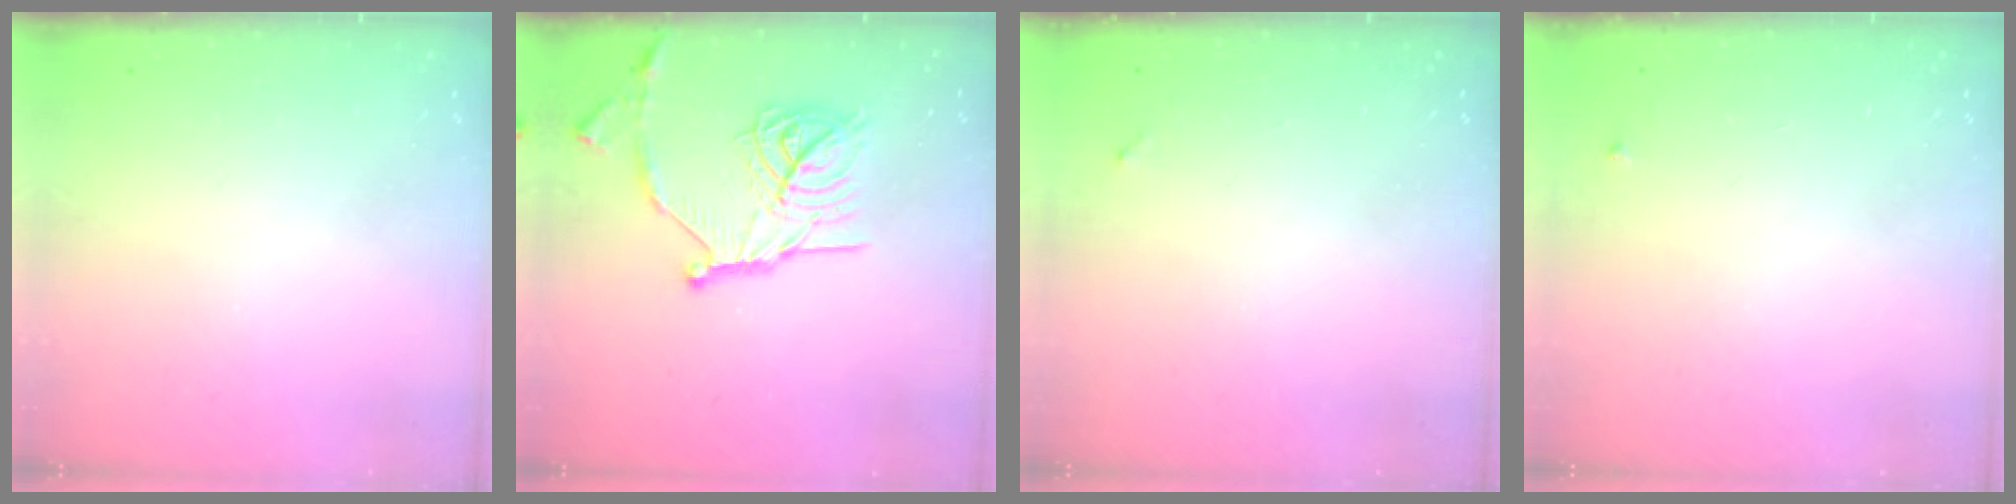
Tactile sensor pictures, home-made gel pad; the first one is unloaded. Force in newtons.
{"total": 19.6, "press": 19.5, "slide": 1.7}
{"total": 3.9, "press": 3.9, "slide": 0.3}
{"total": 3.2, "press": 3.2, "slide": 0.5}